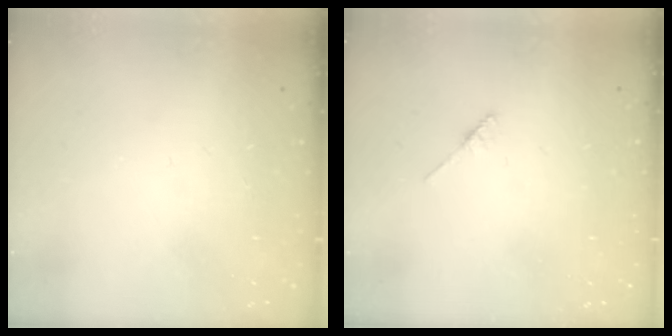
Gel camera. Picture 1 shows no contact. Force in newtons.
{"total": 2.2, "press": 2.2, "slide": 0.2}